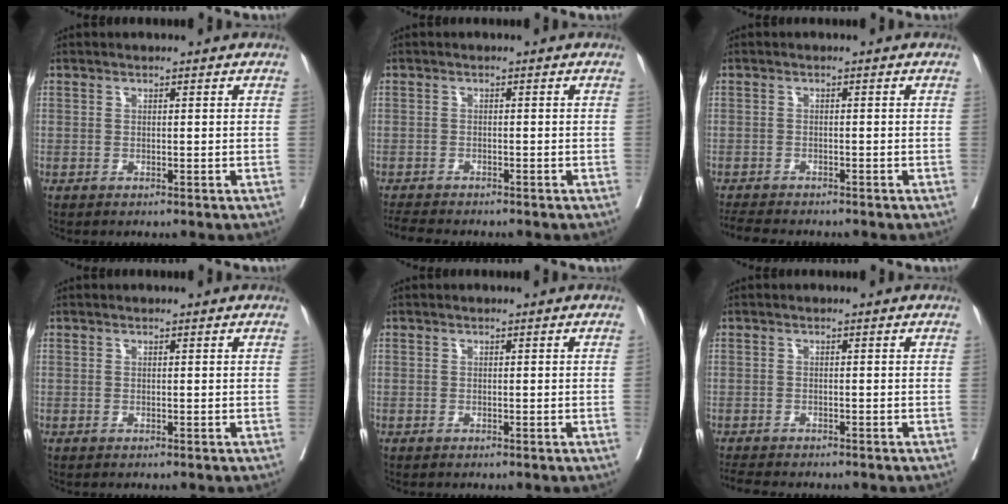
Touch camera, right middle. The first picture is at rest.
{"total": 4.9, "force": [-4.5, 0.7, 1.9], "torque": [-0.027, -0.012, -0.073]}
{"total": 5.6, "force": [-5.1, 0.8, 2.2], "torque": [-0.030, -0.013, -0.082]}
{"total": 0.0}
{"total": 0.0}
{"total": 4.4, "force": [-4.0, 0.8, 1.7], "torque": [-0.025, -0.011, -0.063]}